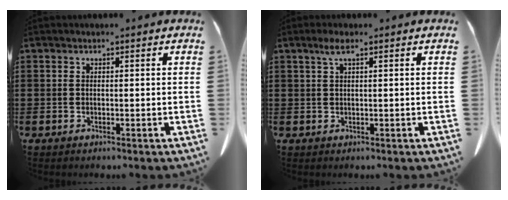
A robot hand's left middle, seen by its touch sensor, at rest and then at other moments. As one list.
[{"total": 2.1, "force": [0.9, 0.3, 1.9], "torque": [-0.040, 0.004, 0.015]}]